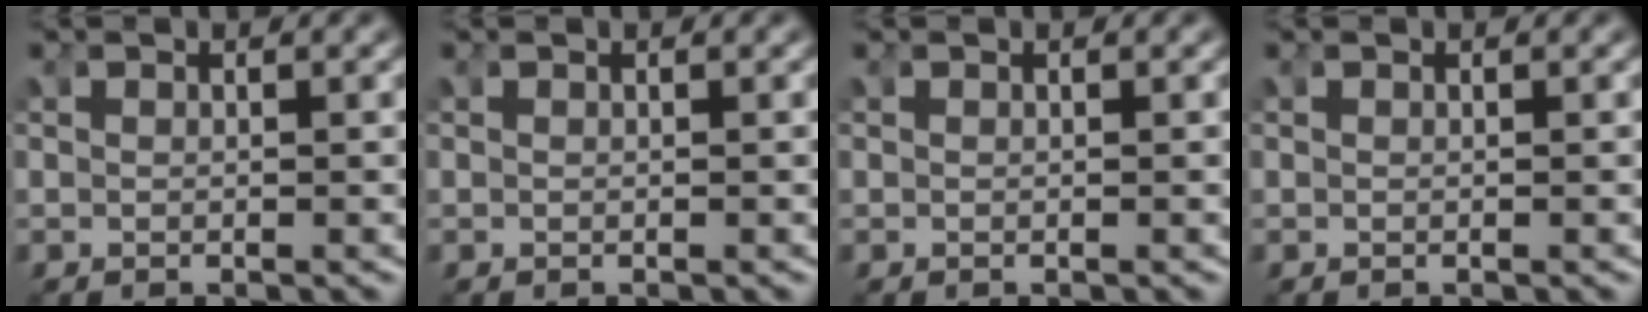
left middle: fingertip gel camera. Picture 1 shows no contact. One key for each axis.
{"total": 0.0}
{"total": 0.0}
{"total": 0.0}